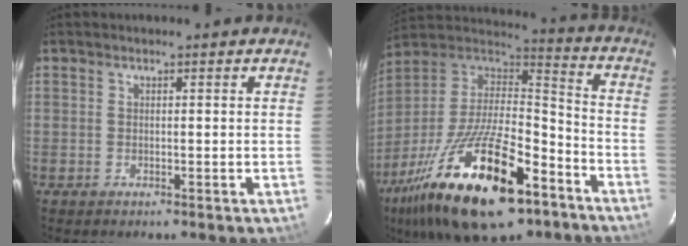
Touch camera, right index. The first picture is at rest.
{"total": 29.0, "force": [-16.1, 11.4, 21.3], "torque": [-0.406, -0.032, -0.264]}